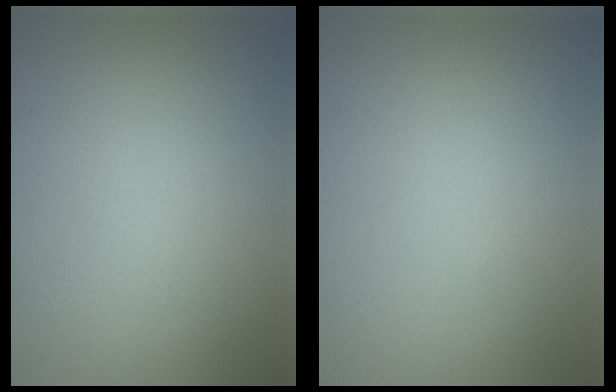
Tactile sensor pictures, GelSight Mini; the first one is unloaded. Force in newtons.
{"total": 0.0}